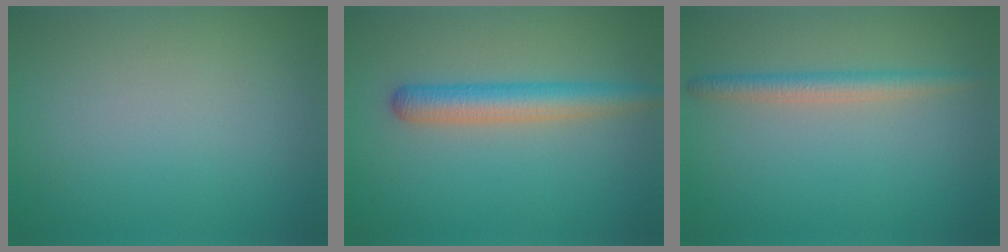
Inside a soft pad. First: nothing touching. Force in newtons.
{"total": 3.8, "press": 3.8, "slide": 0.2}
{"total": 2.3, "press": 2.3, "slide": 0.1}